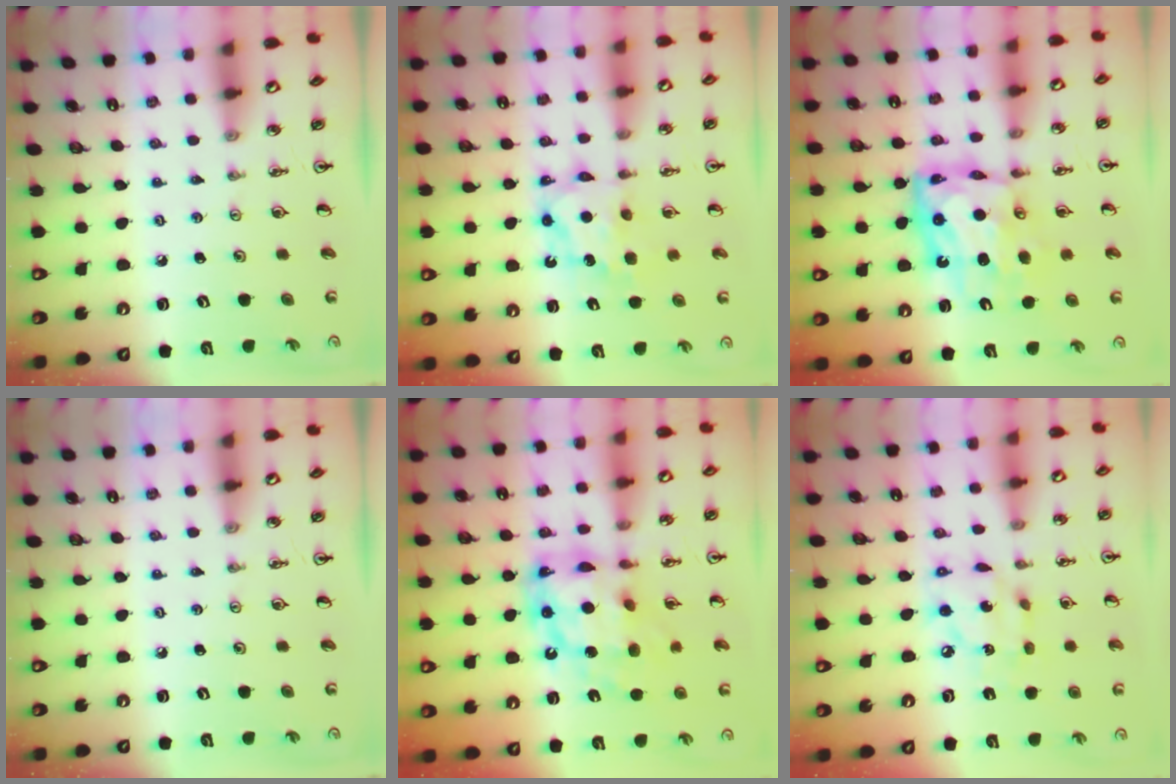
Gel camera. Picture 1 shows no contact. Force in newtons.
{"total": 7.1, "press": 7.1, "slide": 0.6}
{"total": 12.4, "press": 12.3, "slide": 1.0}
{"total": 0.0}
{"total": 16.0, "press": 16.0, "slide": 1.4}
{"total": 11.8, "press": 11.7, "slide": 1.2}